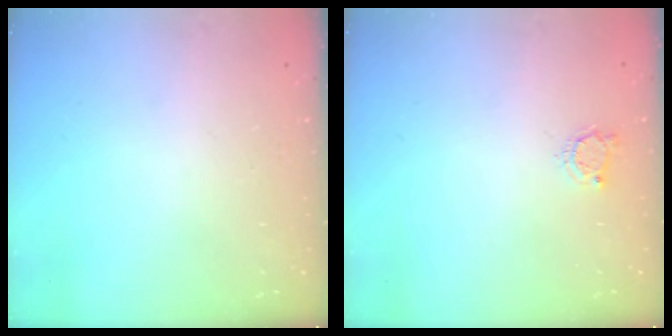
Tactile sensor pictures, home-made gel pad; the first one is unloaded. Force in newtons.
{"total": 3.7, "press": 3.7, "slide": 0.6}